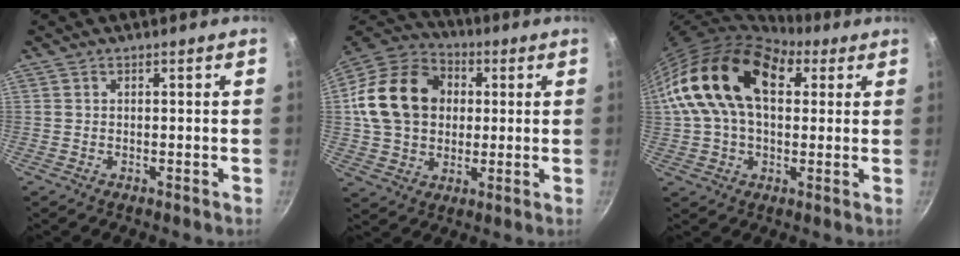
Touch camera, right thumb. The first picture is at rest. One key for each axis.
{"total": 18.9, "fx": 2.5, "fy": 14.9, "fz": 11.3, "tx": -0.177, "ty": 0.024, "tz": 0.036}
{"total": 20.6, "fx": 5.4, "fy": 13.0, "fz": 15.0, "tx": -0.247, "ty": 0.020, "tz": 0.080}